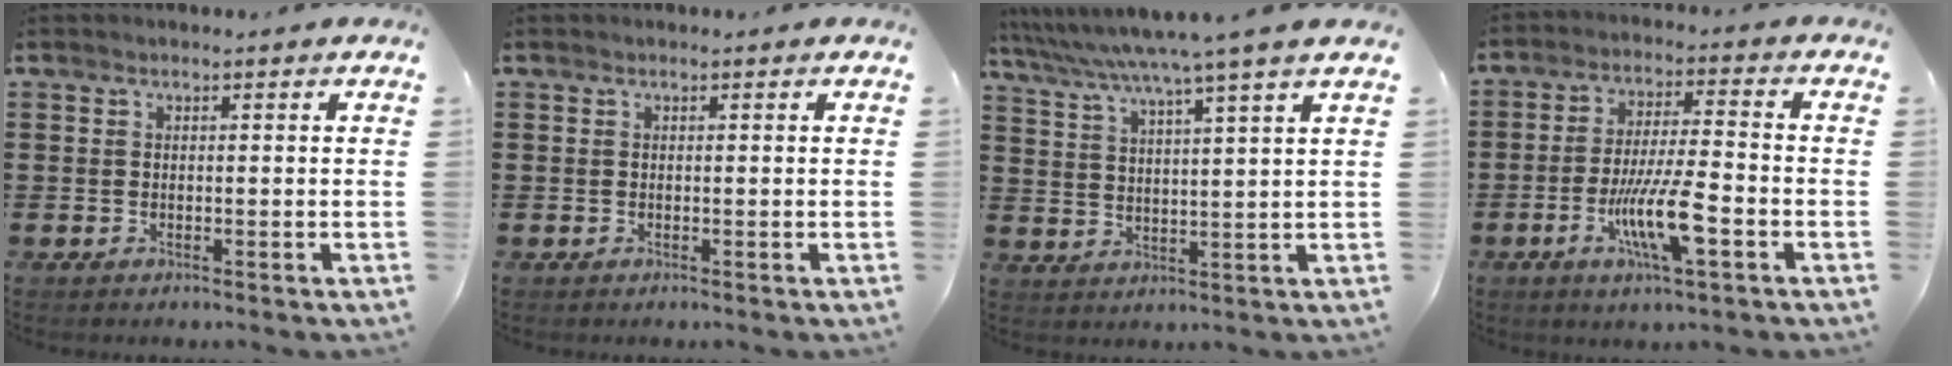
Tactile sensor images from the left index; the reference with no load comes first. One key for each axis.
{"total": 0.0}
{"total": 6.2, "fx": 5.2, "fy": -1.2, "fz": 3.2, "tx": -0.080, "ty": -0.034, "tz": 0.084}
{"total": 9.8, "fx": -3.6, "fy": 1.9, "fz": 8.9, "tx": -0.174, "ty": -0.008, "tz": -0.069}